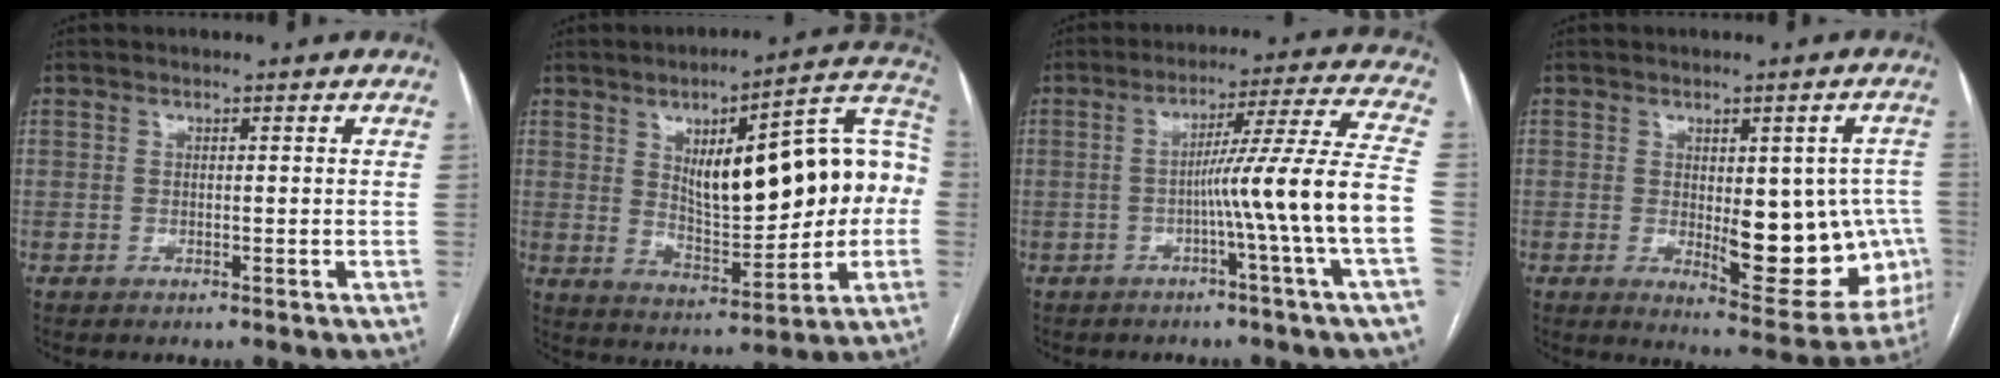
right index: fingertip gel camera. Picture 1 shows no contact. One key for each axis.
{"total": 21.5, "fx": 2.2, "fy": 6.6, "fz": 20.3, "tx": -0.294, "ty": 0.035, "tz": 0.040}
{"total": 13.2, "fx": -3.2, "fy": -3.1, "fz": 12.4, "tx": -0.178, "ty": 0.008, "tz": -0.054}
{"total": 14.3, "fx": -1.5, "fy": 5.7, "fz": 13.1, "tx": -0.144, "ty": 0.000, "tz": -0.002}